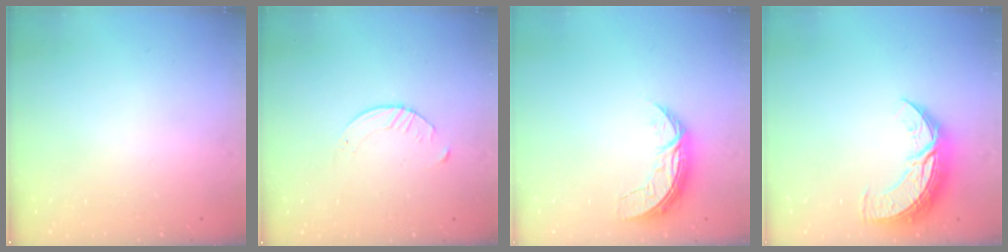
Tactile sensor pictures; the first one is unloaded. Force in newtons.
{"total": 3.1, "press": 3.0, "slide": 0.4}
{"total": 7.1, "press": 7.1, "slide": 0.6}
{"total": 12.7, "press": 12.6, "slide": 0.6}